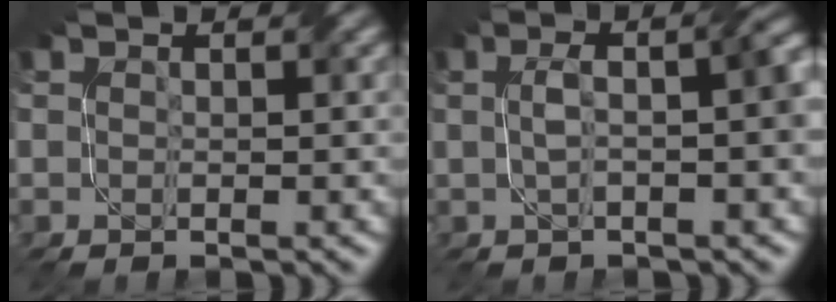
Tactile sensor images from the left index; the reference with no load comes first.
{"total": 5.7, "force": [0.2, 2.2, 5.2], "torque": [-0.080, 0.009, 0.005]}